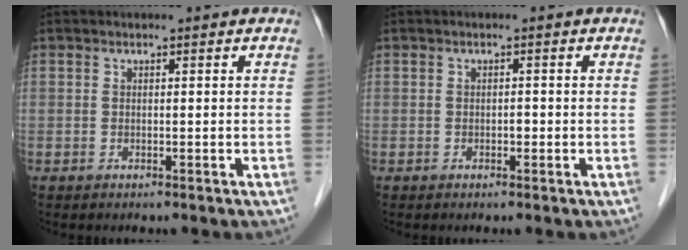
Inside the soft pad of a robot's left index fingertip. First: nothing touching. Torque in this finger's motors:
{"motor_torque": [-0.23, -0.11, -0.06, -0.01]}